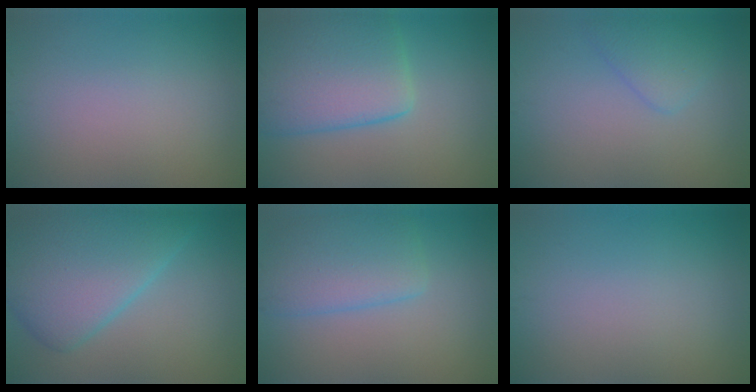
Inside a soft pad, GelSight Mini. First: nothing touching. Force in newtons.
{"total": 7.9, "press": 7.9, "slide": 0.3}
{"total": 2.3, "press": 2.3, "slide": 0.2}
{"total": 8.3, "press": 8.3, "slide": 0.2}
{"total": 4.6, "press": 4.6, "slide": 0.3}
{"total": 0.0}